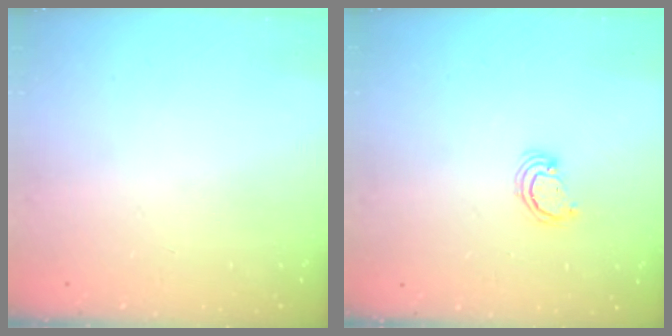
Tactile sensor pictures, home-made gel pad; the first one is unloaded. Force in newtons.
{"total": 2.6, "press": 2.5, "slide": 0.3}